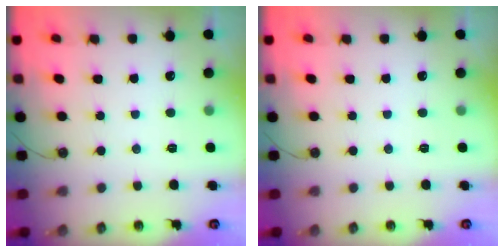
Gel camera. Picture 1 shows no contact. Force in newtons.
{"total": 0.0}